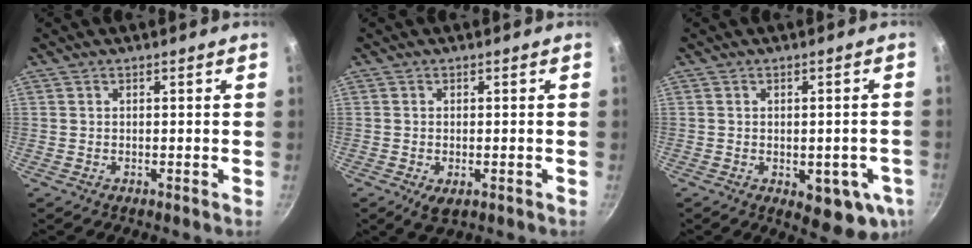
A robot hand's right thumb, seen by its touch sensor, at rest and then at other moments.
{"total": 3.2, "force": [-1.1, 1.7, 2.5], "torque": [-0.042, -0.011, -0.013]}
{"total": 10.3, "force": [-2.8, 4.8, 8.6], "torque": [-0.073, -0.003, -0.030]}